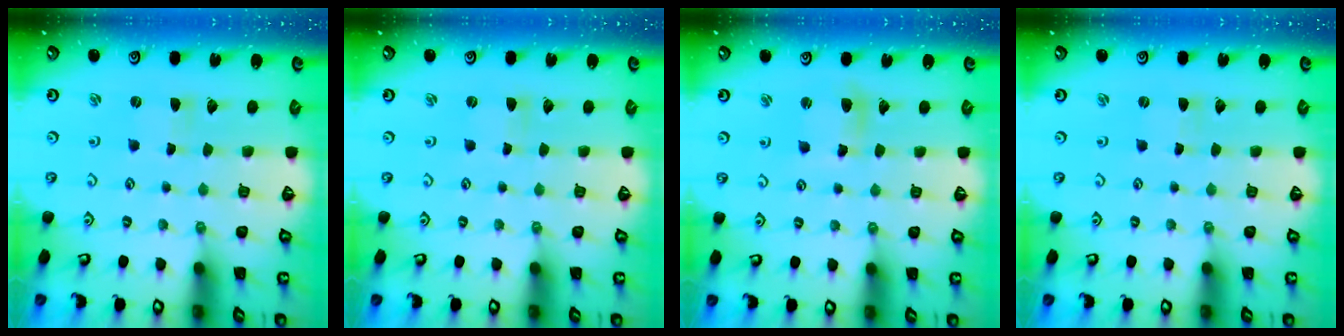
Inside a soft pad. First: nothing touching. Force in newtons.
{"total": 0.0}
{"total": 5.8, "press": 5.7, "slide": 0.5}
{"total": 0.0}